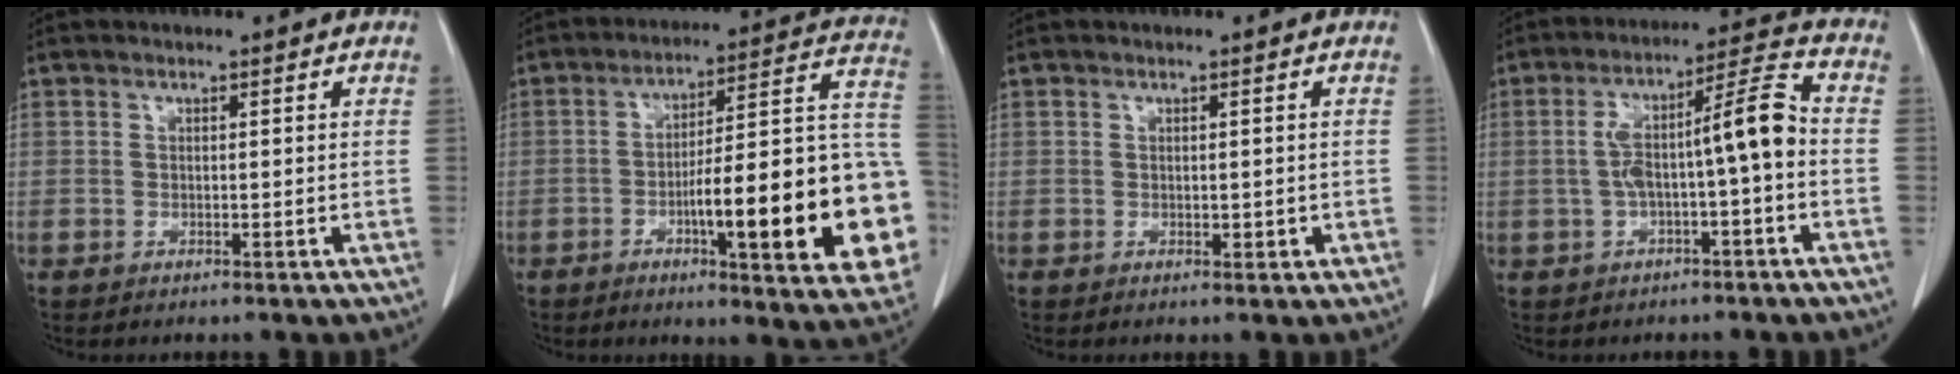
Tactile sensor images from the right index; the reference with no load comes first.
{"total": 24.4, "force": [-6.0, 3.6, 23.4], "torque": [-0.230, 0.019, -0.077]}
{"total": 1.4, "force": [-0.2, 0.8, 1.1], "torque": [-0.014, 0.000, 0.002]}
{"total": 9.7, "force": [-1.1, 0.7, 9.6], "torque": [-0.164, 0.038, -0.020]}